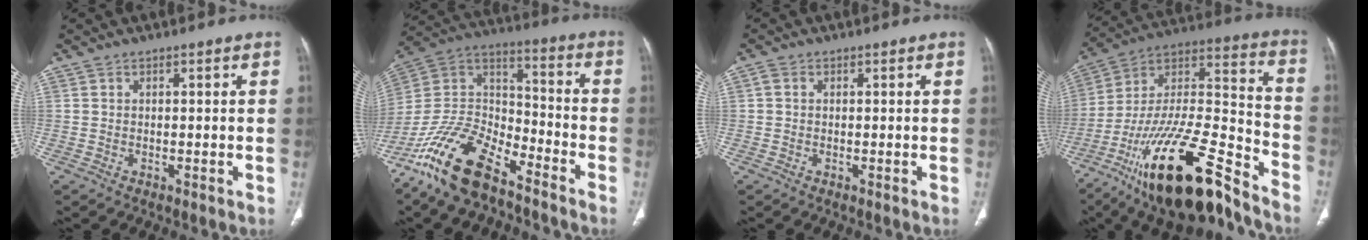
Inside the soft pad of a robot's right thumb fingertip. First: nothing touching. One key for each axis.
{"total": 18.0, "fx": -13.1, "fy": 6.9, "fz": 10.2, "tx": -0.190, "ty": 0.072, "tz": -0.249}
{"total": 1.0, "fx": 0.3, "fy": 0.8, "fz": 0.5, "tx": -0.011, "ty": 0.002, "tz": 0.002}
{"total": 27.5, "fx": -18.5, "fy": 7.5, "fz": 18.9, "tx": -0.325, "ty": 0.073, "tz": -0.320}